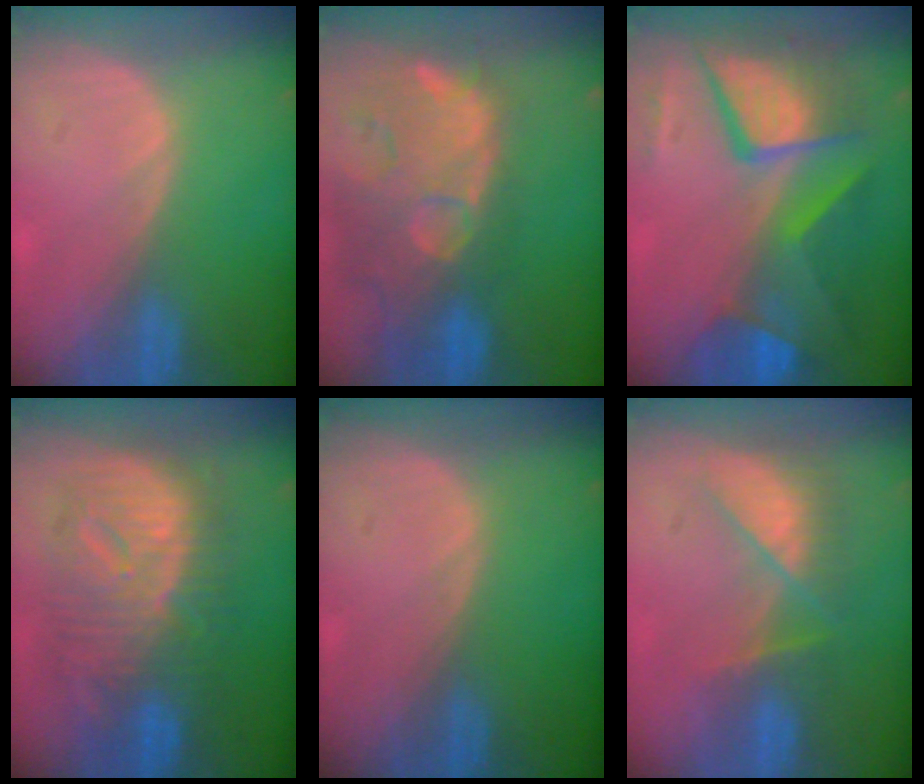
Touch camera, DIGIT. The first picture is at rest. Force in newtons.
{"total": 14.6, "press": 11.8, "slide": 8.6}
{"total": 11.5, "press": 11.4, "slide": 1.3}
{"total": 12.5, "press": 12.5, "slide": 1.1}
{"total": 0.0}
{"total": 7.8, "press": 7.0, "slide": 3.4}